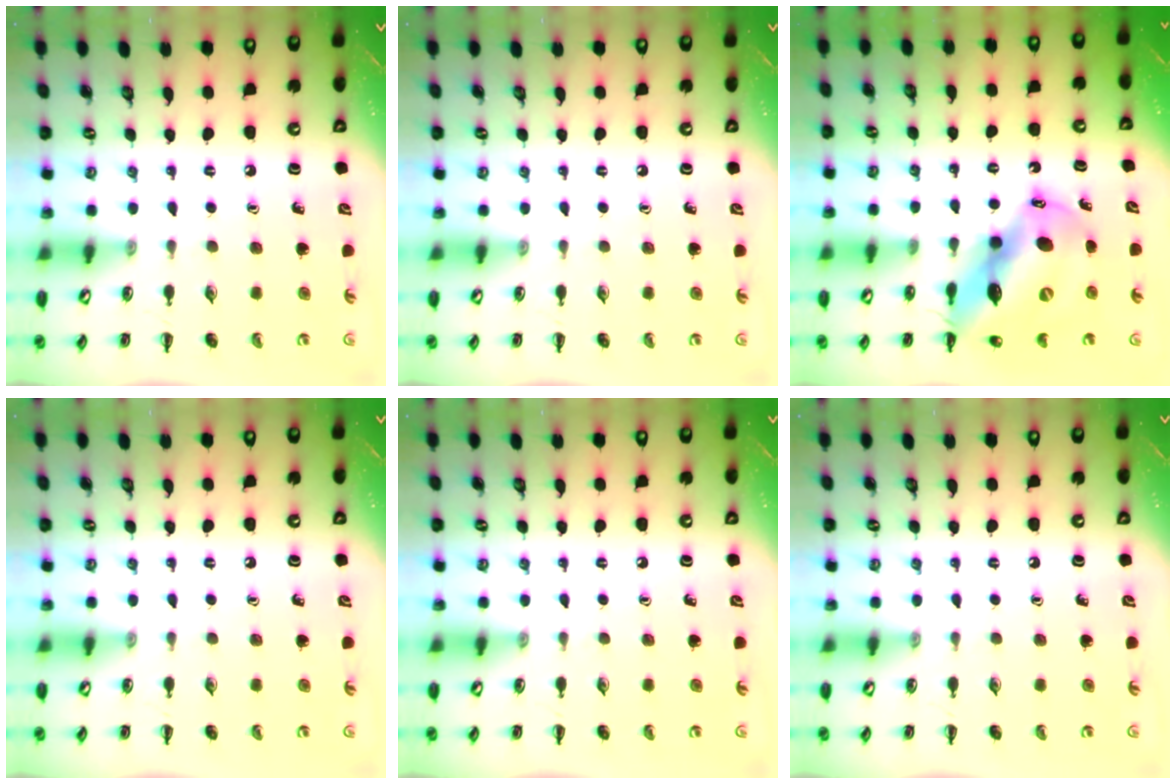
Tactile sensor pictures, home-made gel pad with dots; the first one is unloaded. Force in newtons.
{"total": 0.0}
{"total": 17.3, "press": 16.6, "slide": 4.9}
{"total": 0.0}
{"total": 0.0}
{"total": 0.0}